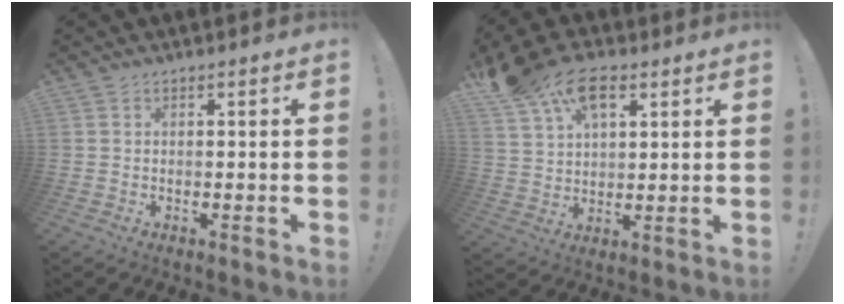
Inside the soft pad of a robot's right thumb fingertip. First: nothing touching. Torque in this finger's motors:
{"motor_torque": [-0.71, 1.36, 0.42, -0.04, 0.11]}